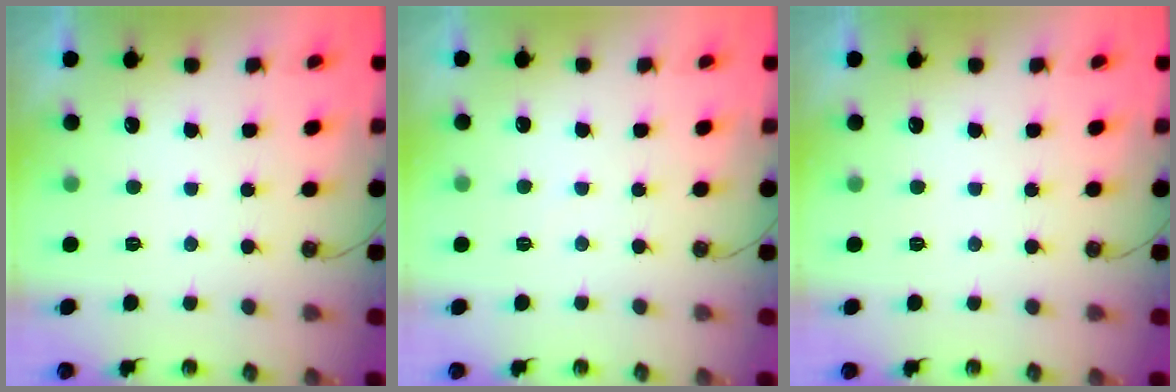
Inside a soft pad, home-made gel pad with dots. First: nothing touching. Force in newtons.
{"total": 1.9, "press": 1.9, "slide": 0.3}
{"total": 0.0}